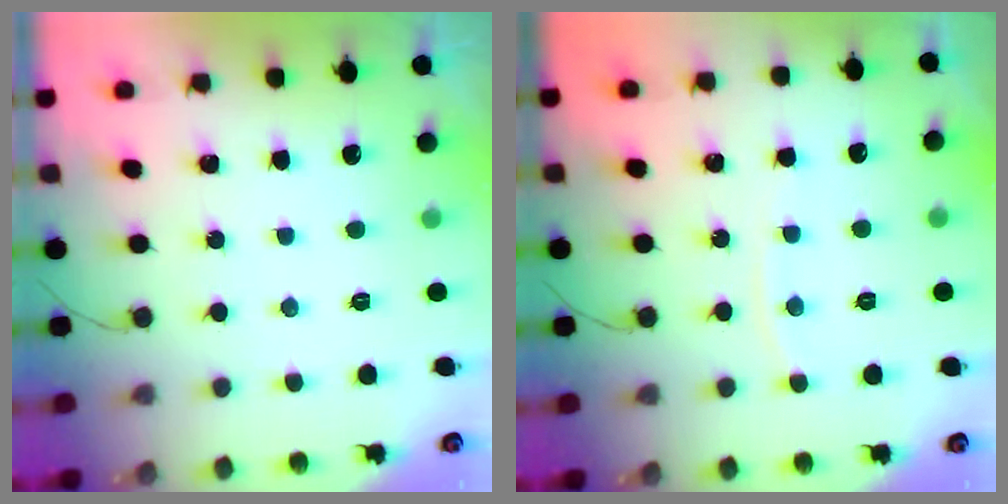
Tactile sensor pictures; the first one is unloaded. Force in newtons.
{"total": 3.6, "press": 3.6, "slide": 0.5}